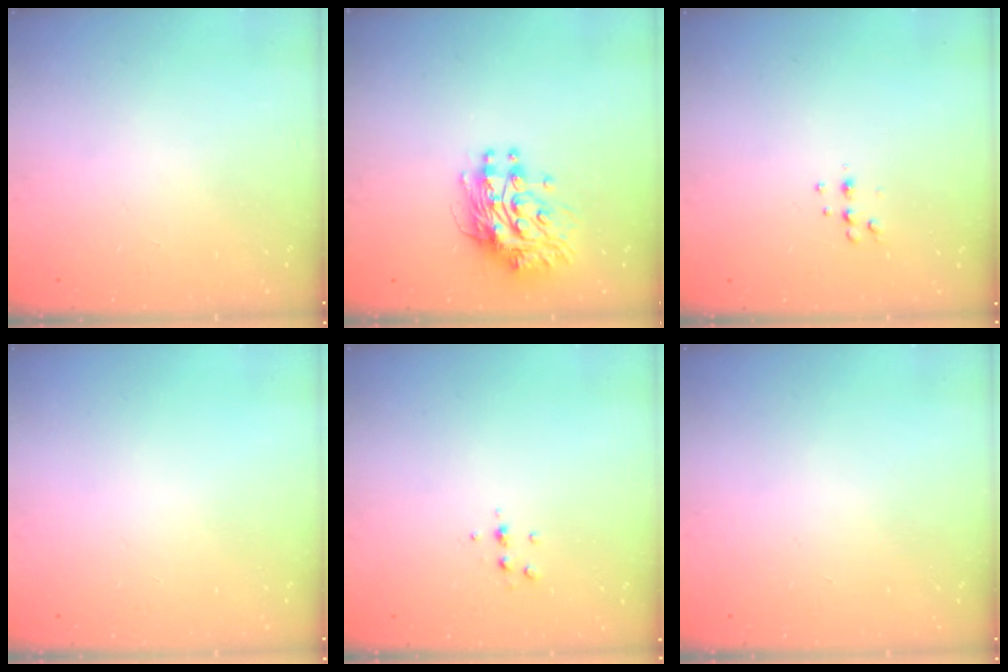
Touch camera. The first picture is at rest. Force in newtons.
{"total": 11.5, "press": 11.5, "slide": 1.0}
{"total": 4.9, "press": 4.8, "slide": 1.1}
{"total": 0.0}
{"total": 4.7, "press": 4.6, "slide": 1.0}
{"total": 0.0}